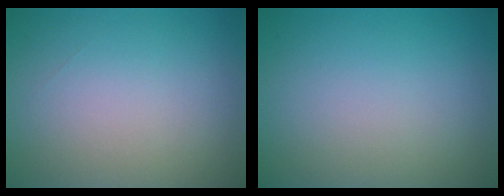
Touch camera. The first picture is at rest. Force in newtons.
{"total": 0.0}